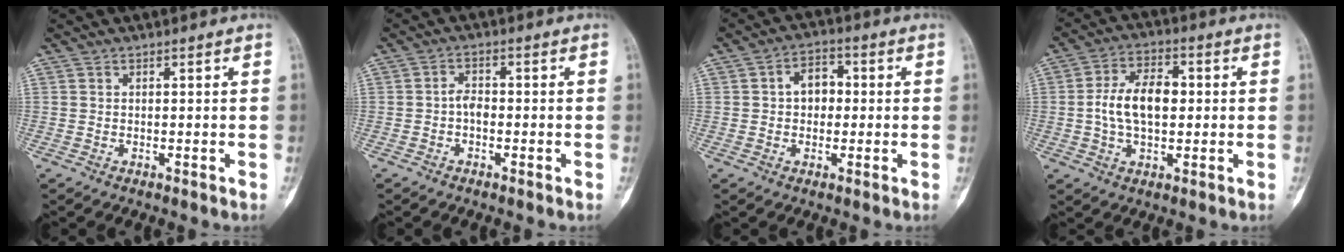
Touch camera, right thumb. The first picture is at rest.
{"total": 2.5, "force": [-0.7, 1.5, 1.8], "torque": [-0.026, 0.010, -0.021]}
{"total": 5.7, "force": [0.4, 4.3, 3.8], "torque": [-0.034, 0.016, -0.003]}
{"total": 10.3, "force": [0.2, 6.0, 8.3], "torque": [-0.144, 0.016, 0.001]}